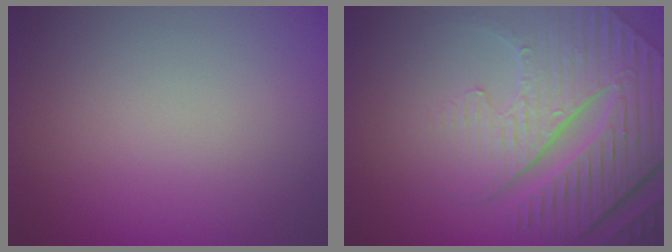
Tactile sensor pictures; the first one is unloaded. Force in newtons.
{"total": 8.6, "press": 6.2, "slide": 5.9}